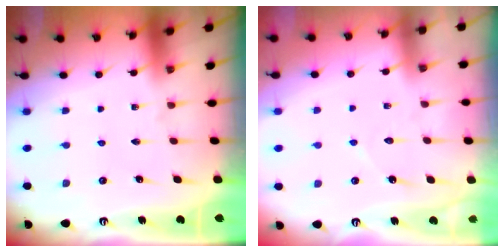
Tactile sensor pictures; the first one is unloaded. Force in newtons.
{"total": 4.5, "press": 4.4, "slide": 0.4}